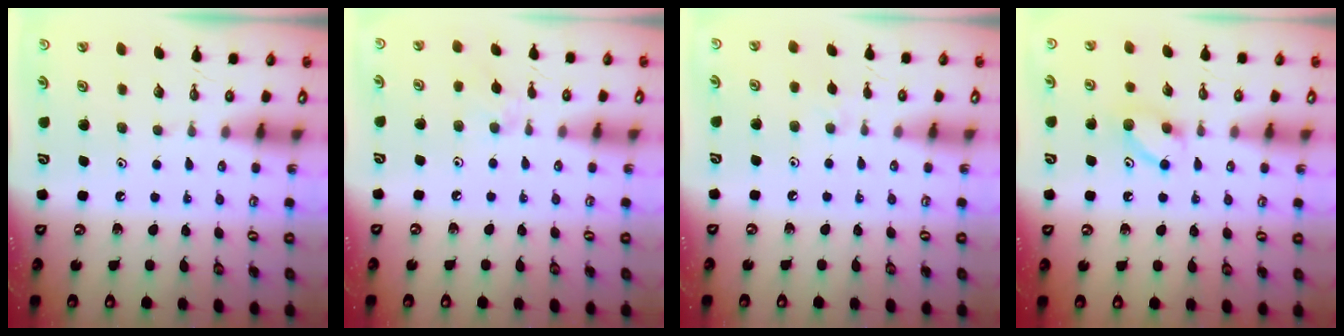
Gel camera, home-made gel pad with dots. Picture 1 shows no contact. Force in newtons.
{"total": 5.0, "press": 4.9, "slide": 0.8}
{"total": 2.8, "press": 2.7, "slide": 0.5}
{"total": 6.9, "press": 6.7, "slide": 1.4}